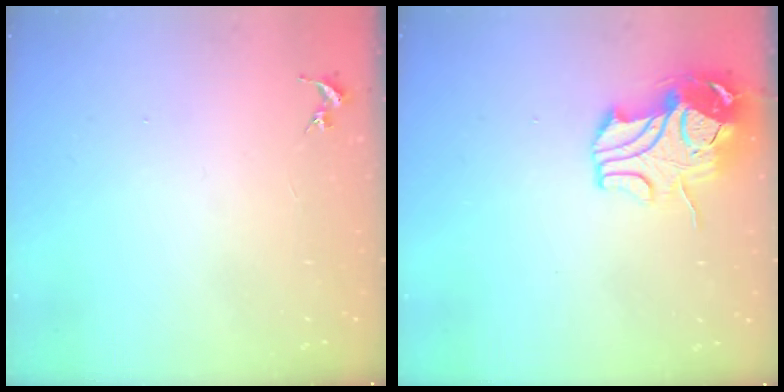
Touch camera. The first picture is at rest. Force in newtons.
{"total": 12.8, "press": 12.7, "slide": 1.7}